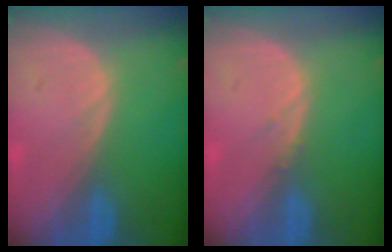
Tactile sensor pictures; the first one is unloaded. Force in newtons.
{"total": 0.6, "press": 0.6, "slide": 0.3}